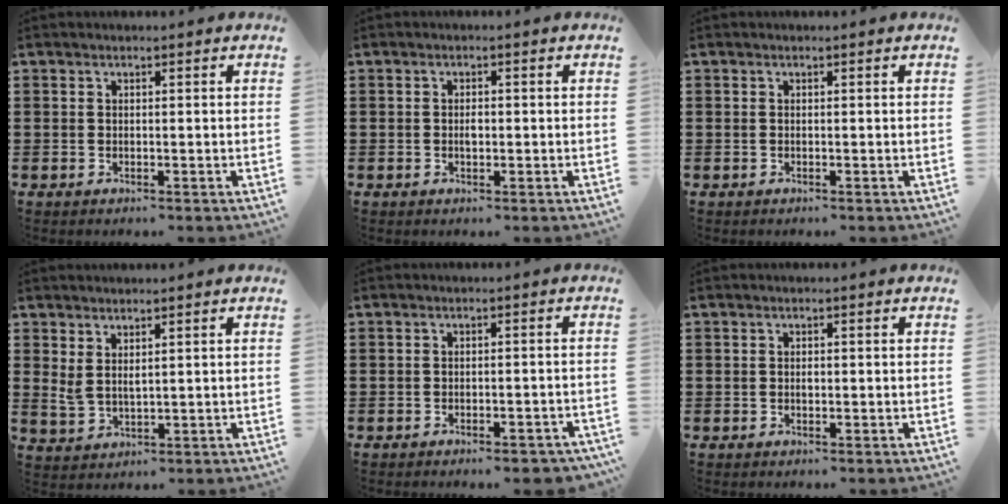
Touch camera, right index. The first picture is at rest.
{"total": 1.4, "force": [-0.1, 0.6, 1.2], "torque": [-0.023, 0.003, -0.003]}
{"total": 0.0}
{"total": 2.5, "force": [1.8, 0.7, 1.5], "torque": [-0.040, 0.001, 0.031]}
{"total": 2.2, "force": [-2.0, 0.0, 1.0], "torque": [-0.018, -0.002, -0.037]}
{"total": 0.7, "force": [0.0, 0.4, 0.6], "torque": [-0.012, 0.000, -0.001]}